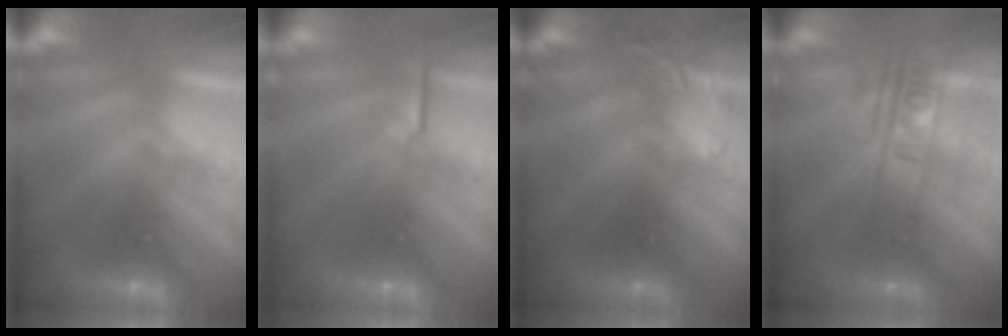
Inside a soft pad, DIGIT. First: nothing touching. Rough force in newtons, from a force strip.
{"total": 2.7}
{"total": 3.3}
{"total": 2.2}